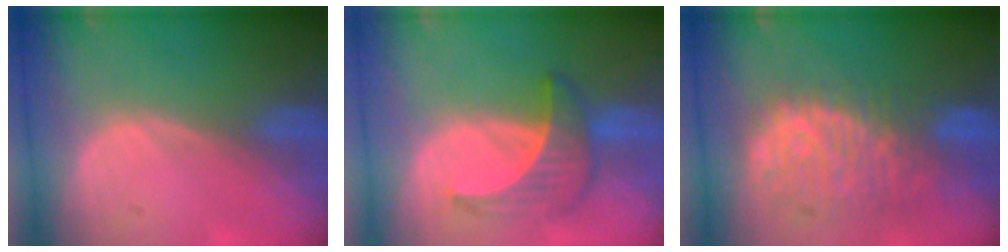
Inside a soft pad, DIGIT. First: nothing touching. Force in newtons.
{"total": 6.3, "press": 6.1, "slide": 1.9}
{"total": 11.0, "press": 9.6, "slide": 5.5}